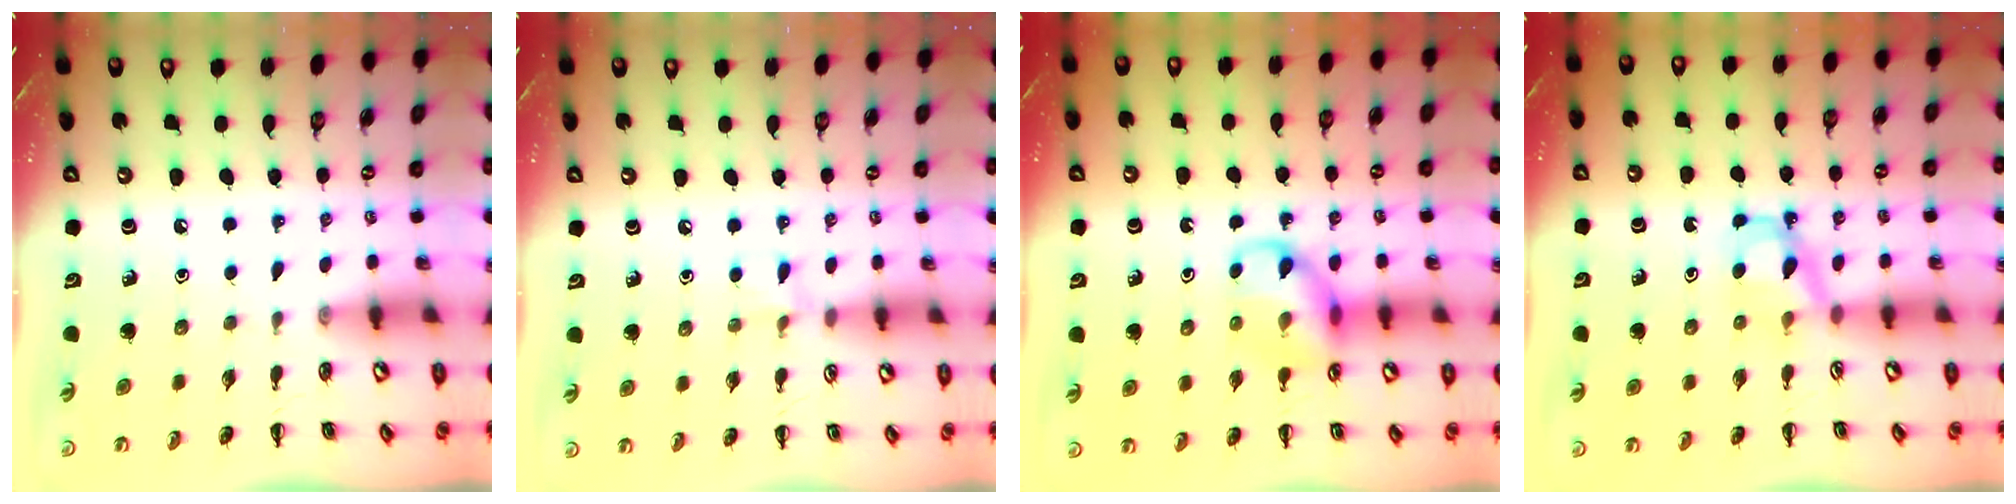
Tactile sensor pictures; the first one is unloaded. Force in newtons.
{"total": 4.4, "press": 4.1, "slide": 1.6}
{"total": 11.5, "press": 11.4, "slide": 1.3}
{"total": 4.1, "press": 3.9, "slide": 1.2}